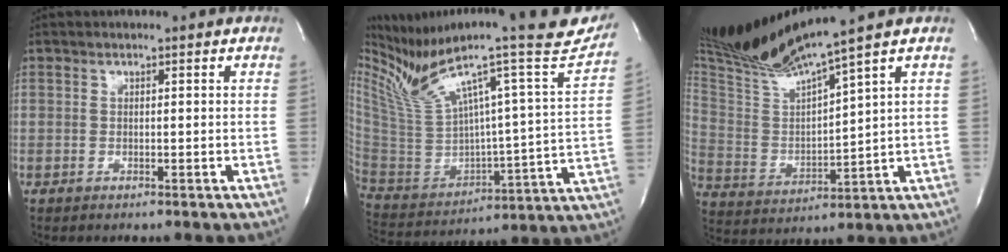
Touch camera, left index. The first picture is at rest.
{"total": 26.7, "force": [22.2, 0.9, 14.8], "torque": [-0.248, -0.049, 0.331]}
{"total": 13.0, "force": [11.1, -2.6, 6.1], "torque": [-0.128, -0.015, 0.218]}